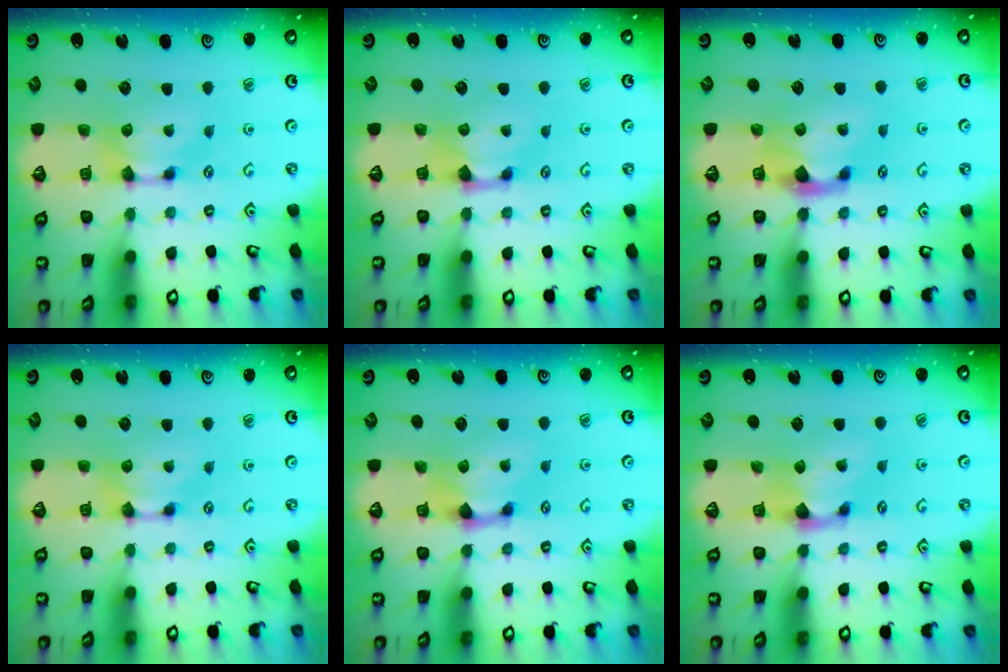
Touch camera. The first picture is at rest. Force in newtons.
{"total": 0.6, "press": 0.1, "slide": 0.6}
{"total": 2.0, "press": 1.6, "slide": 1.2}
{"total": 0.0}
{"total": 1.0, "press": 0.3, "slide": 1.0}
{"total": 1.3, "press": 0.4, "slide": 1.2}